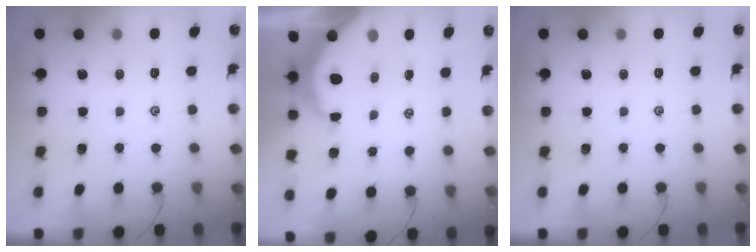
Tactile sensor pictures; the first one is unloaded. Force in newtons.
{"total": 8.1, "press": 8.0, "slide": 1.0}
{"total": 0.0}